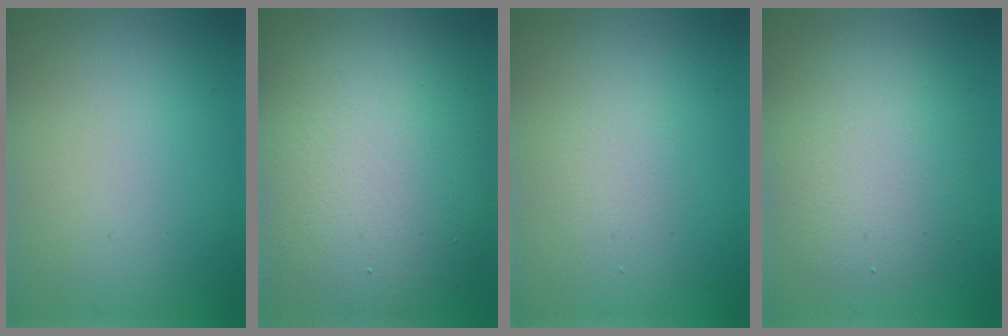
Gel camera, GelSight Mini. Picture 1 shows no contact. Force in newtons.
{"total": 13.9, "press": 13.9, "slide": 0.7}
{"total": 1.5, "press": 1.4, "slide": 0.1}
{"total": 5.0, "press": 5.0, "slide": 0.4}